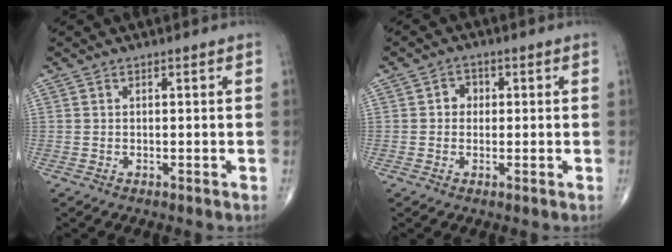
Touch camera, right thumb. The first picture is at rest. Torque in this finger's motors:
{"motor_torque": [-0.03, -0.09, 0.27, 0.11, 0.00]}